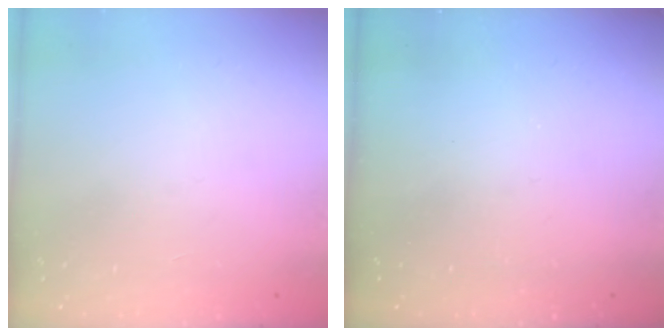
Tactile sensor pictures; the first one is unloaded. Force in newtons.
{"total": 0.0}